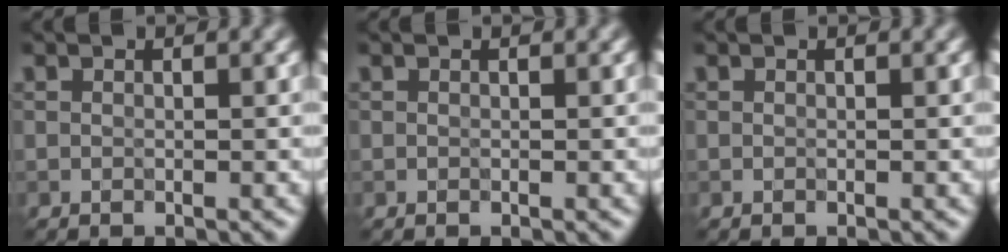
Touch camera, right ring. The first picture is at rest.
{"total": 0.0}
{"total": 0.0}